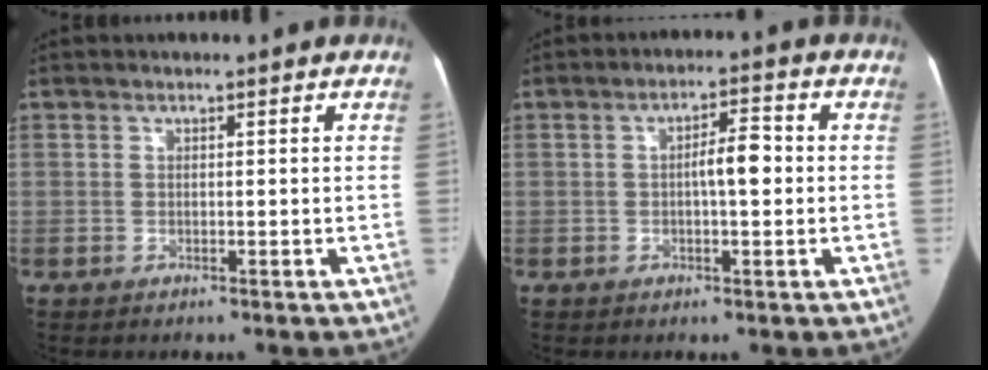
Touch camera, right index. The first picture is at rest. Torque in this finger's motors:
{"motor_torque": [0.54, 0.30, 0.14, 0.08]}